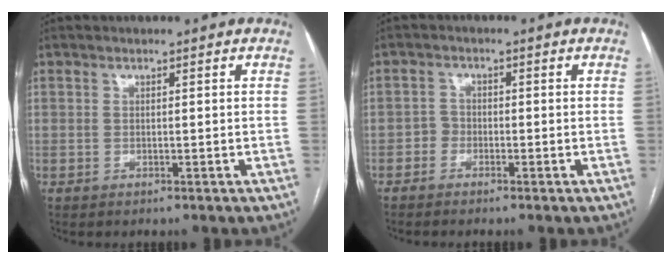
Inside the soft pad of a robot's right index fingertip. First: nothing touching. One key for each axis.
{"total": 1.6, "fx": -1.0, "fy": 1.2, "fz": 0.3, "tx": 0.001, "ty": 0.008, "tz": -0.023}